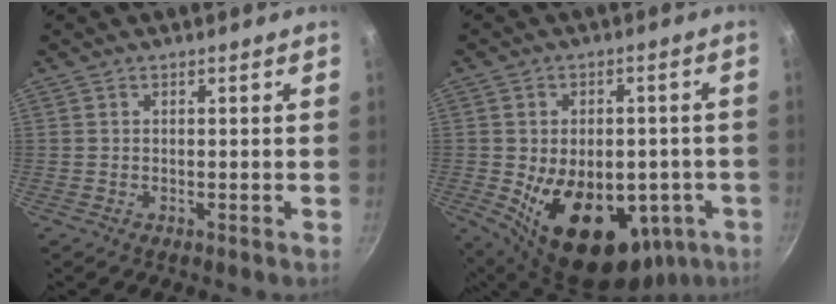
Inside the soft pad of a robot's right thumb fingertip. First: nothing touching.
{"total": 21.1, "force": [-5.6, 13.7, 15.0], "torque": [-0.203, 0.004, -0.055]}